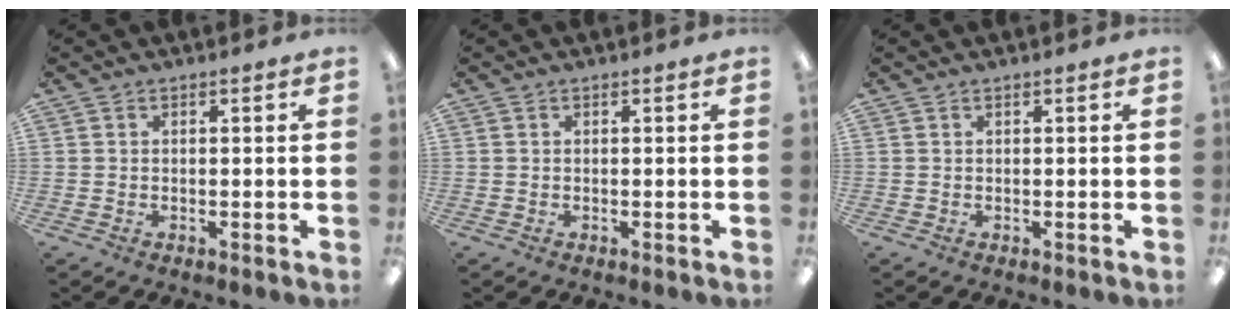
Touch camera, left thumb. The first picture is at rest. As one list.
[{"total": 0.0}, {"total": 0.0}]